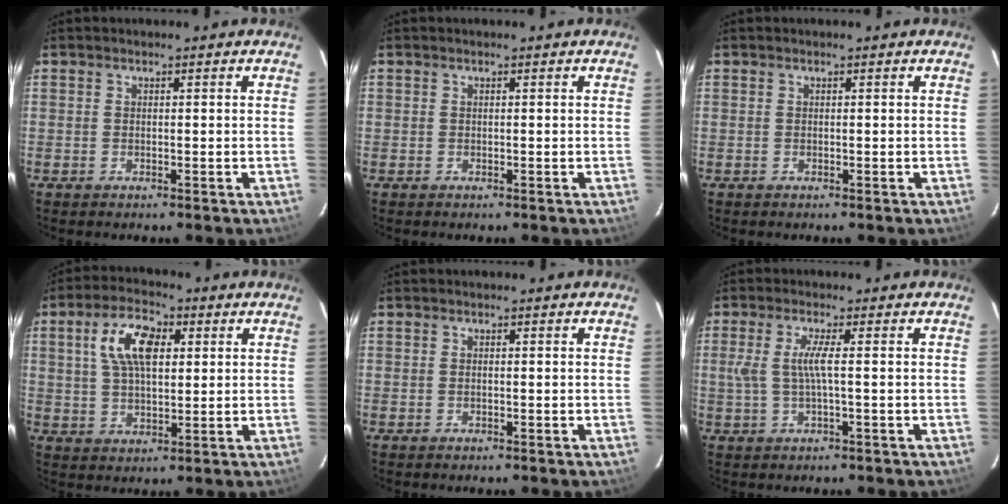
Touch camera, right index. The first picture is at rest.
{"total": 0.0}
{"total": 0.0}
{"total": 9.9, "force": [3.0, 5.0, 8.0], "torque": [-0.154, 0.022, 0.055]}
{"total": 0.0}
{"total": 4.0, "force": [0.0, 0.0, 4.0], "torque": [-0.086, 0.002, 0.006]}